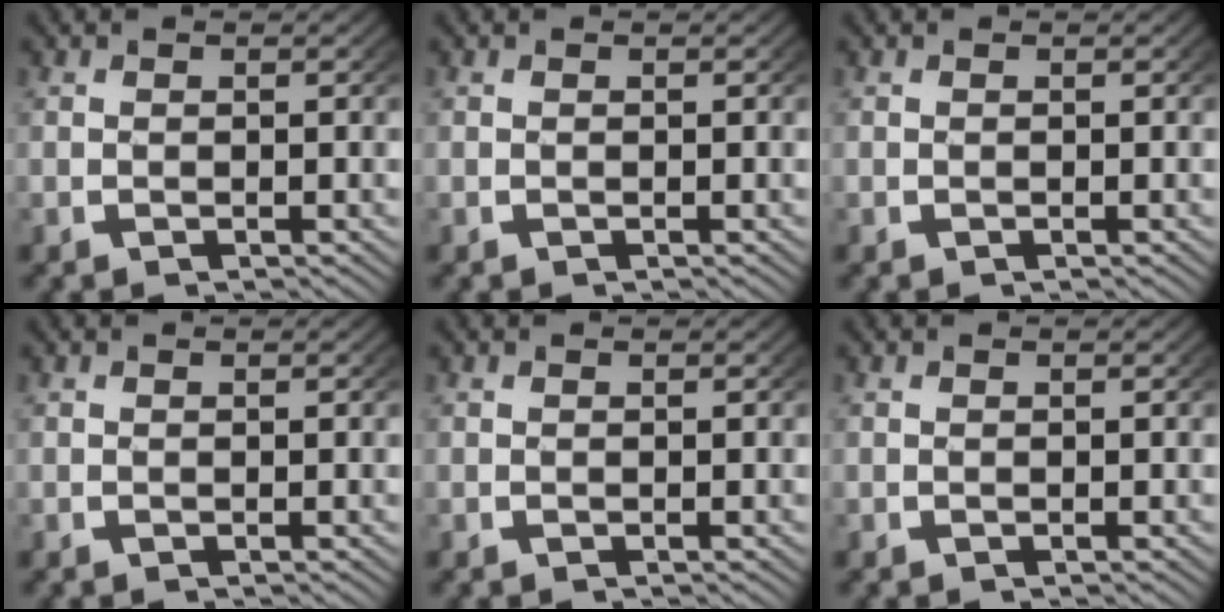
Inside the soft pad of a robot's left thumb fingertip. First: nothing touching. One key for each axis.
{"total": 0.0}
{"total": 0.0}
{"total": 0.0}
{"total": 0.0}
{"total": 0.0}